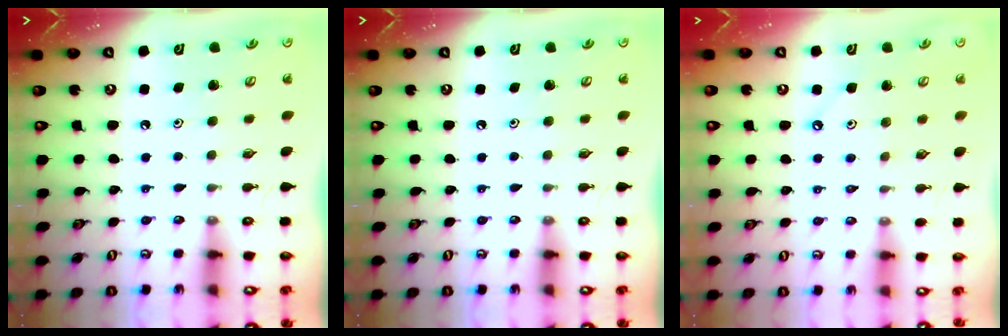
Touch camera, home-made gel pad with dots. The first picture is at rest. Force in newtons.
{"total": 0.0}
{"total": 1.0, "press": 0.9, "slide": 0.3}